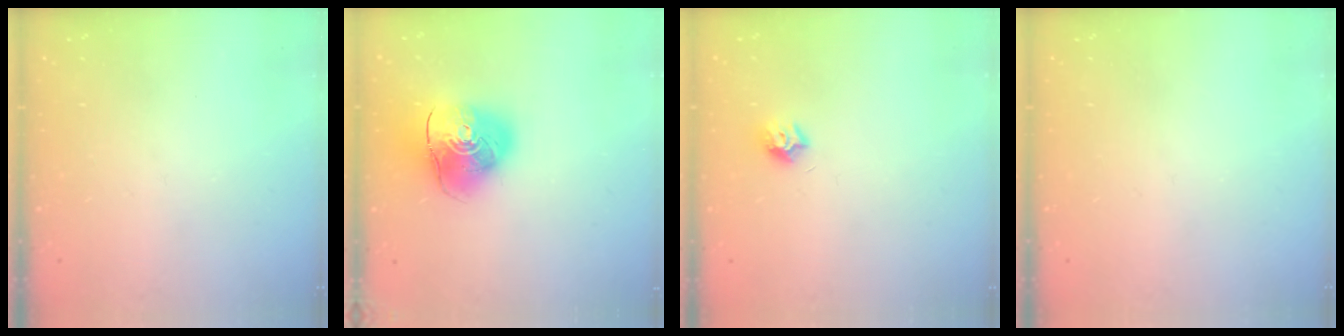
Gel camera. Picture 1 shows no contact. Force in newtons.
{"total": 12.7, "press": 12.6, "slide": 2.0}
{"total": 7.6, "press": 7.6, "slide": 0.7}
{"total": 0.0}